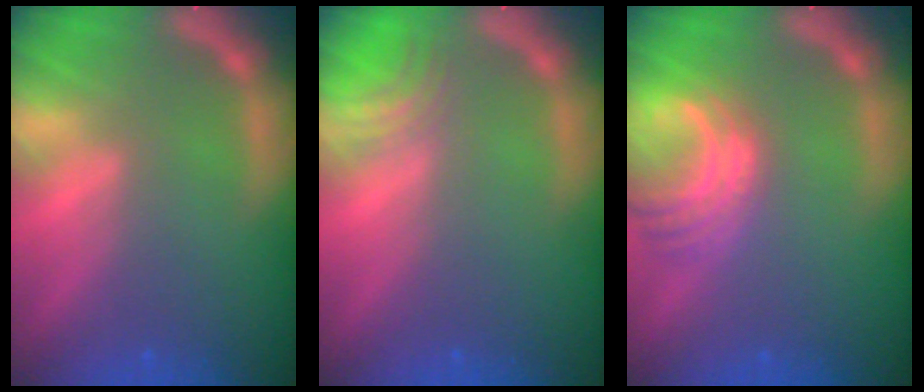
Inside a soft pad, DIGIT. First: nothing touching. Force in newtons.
{"total": 2.5}
{"total": 5.5}